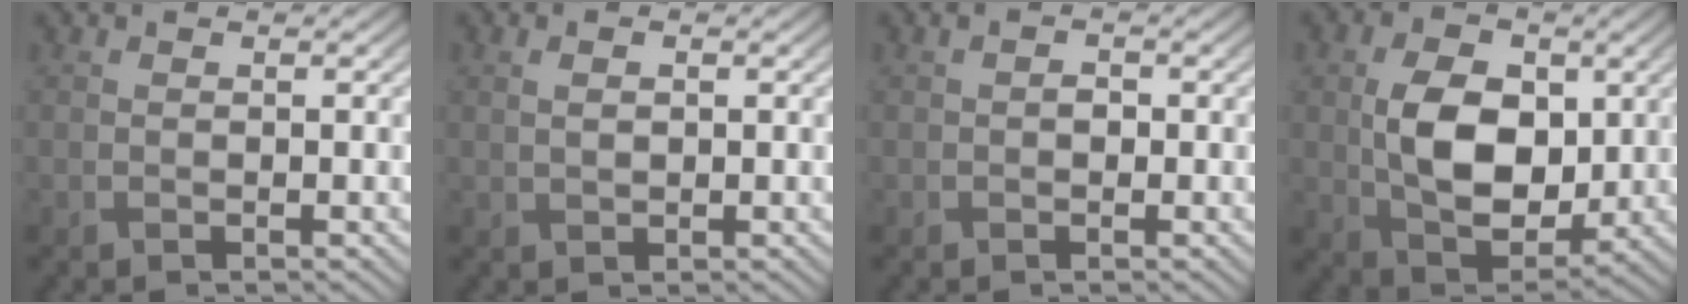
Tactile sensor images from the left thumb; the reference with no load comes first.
{"total": 1.6, "force": [0.5, 0.9, 1.3], "torque": [-0.025, -0.003, 0.012]}
{"total": 1.0, "force": [-0.1, 0.7, 0.7], "torque": [-0.013, -0.001, -0.004]}
{"total": 10.4, "force": [0.9, 6.8, 7.8], "torque": [-0.164, -0.010, 0.020]}